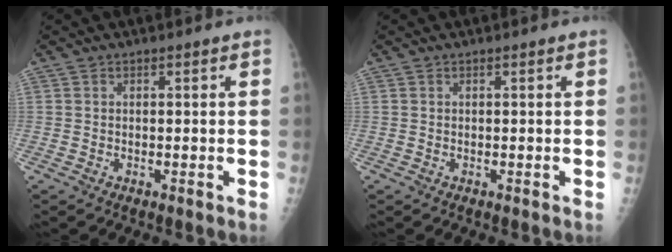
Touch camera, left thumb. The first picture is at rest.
{"total": 0.0}